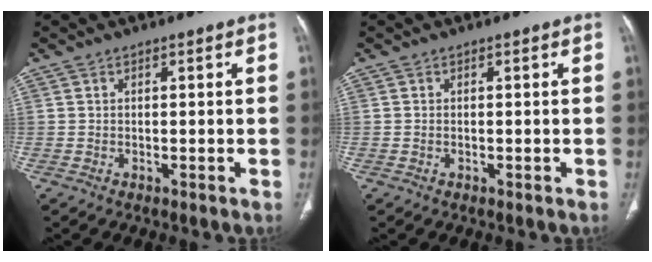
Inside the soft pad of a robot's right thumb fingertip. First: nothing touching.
{"total": 0.0}